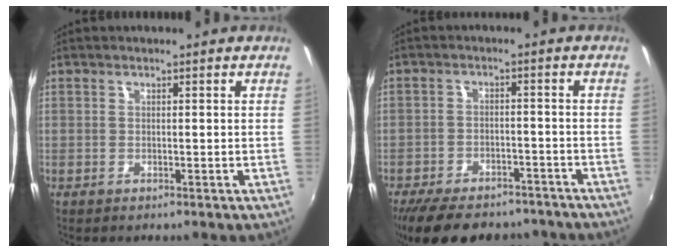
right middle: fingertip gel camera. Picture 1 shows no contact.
{"total": 16.2, "force": [-13.0, 6.8, 7.0], "torque": [-0.155, -0.006, -0.181]}